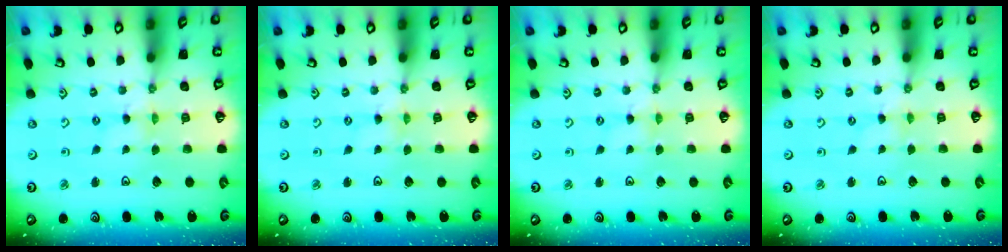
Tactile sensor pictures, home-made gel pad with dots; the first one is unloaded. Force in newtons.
{"total": 0.0}
{"total": 0.6, "press": 0.6, "slide": 0.2}
{"total": 0.0}